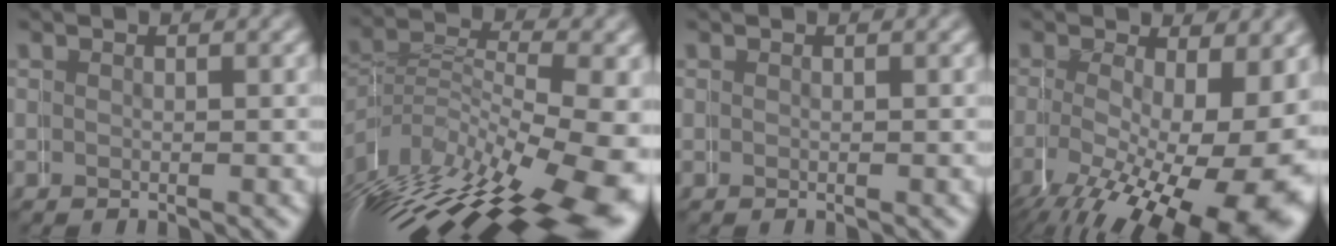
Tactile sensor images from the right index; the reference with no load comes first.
{"total": 11.5, "force": [-4.7, 6.2, 8.4], "torque": [-0.149, -0.036, -0.052]}
{"total": 0.0}
{"total": 9.9, "force": [-2.4, 4.4, 8.6], "torque": [-0.119, -0.040, -0.009]}